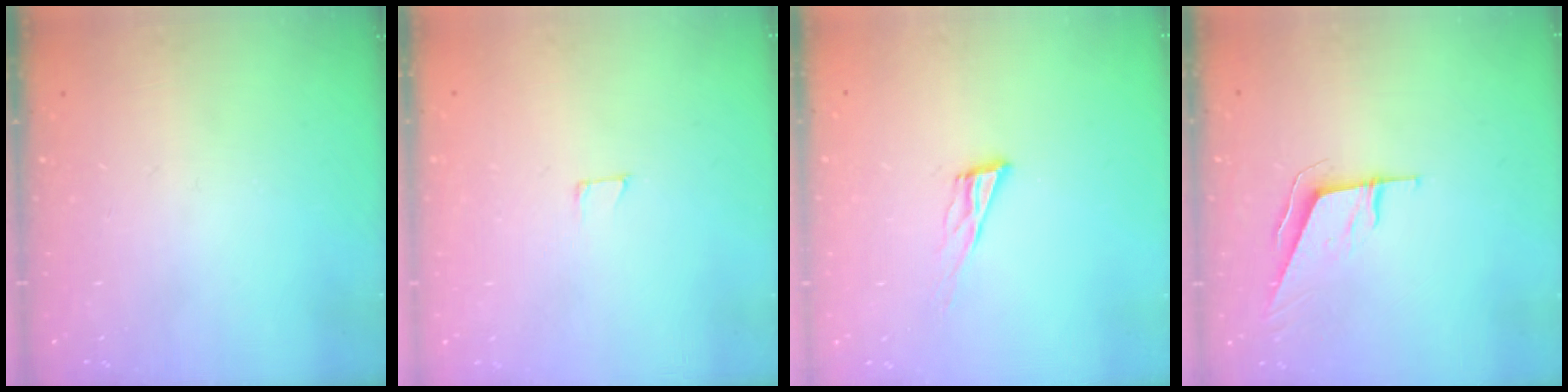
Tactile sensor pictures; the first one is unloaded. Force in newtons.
{"total": 3.7, "press": 3.7, "slide": 0.3}
{"total": 9.2, "press": 8.7, "slide": 3.0}
{"total": 6.0, "press": 6.0, "slide": 0.4}